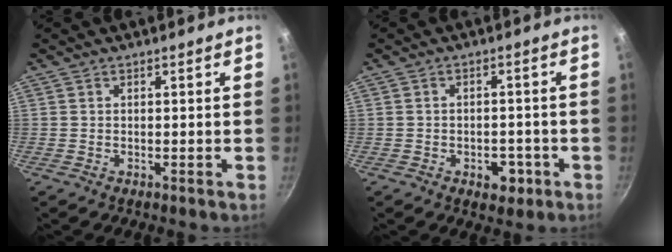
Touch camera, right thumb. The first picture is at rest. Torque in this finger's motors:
{"motor_torque": [0.60, 0.18, -0.26, 0.06, 0.13]}